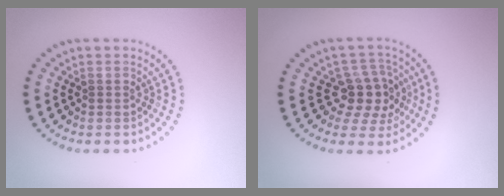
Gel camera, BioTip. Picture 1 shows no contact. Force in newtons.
{"total": 4.0, "press": 3.5, "slide": 1.9}